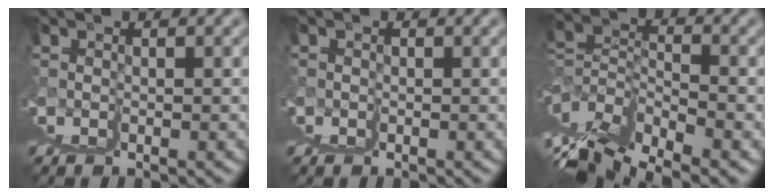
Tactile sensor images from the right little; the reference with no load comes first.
{"total": 0.9, "force": [0.8, -0.3, -0.3], "torque": [0.014, 0.000, 0.013]}
{"total": 4.8, "force": [2.0, -1.3, 4.2], "torque": [-0.049, 0.013, 0.042]}